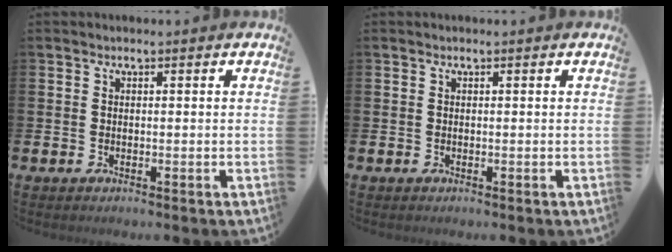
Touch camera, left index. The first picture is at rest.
{"total": 0.0}